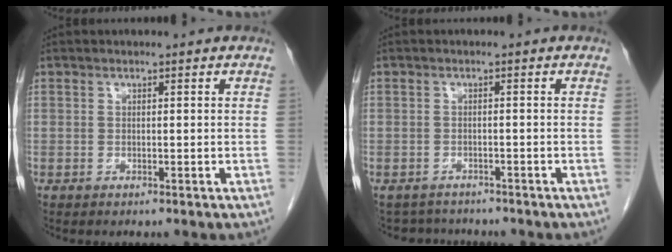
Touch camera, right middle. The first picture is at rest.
{"total": 3.8, "force": [-3.6, 1.2, -0.2], "torque": [0.000, -0.002, -0.053]}